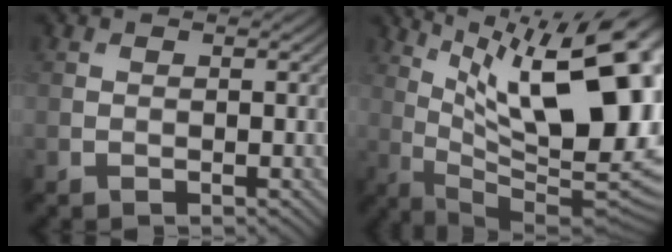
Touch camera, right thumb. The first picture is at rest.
{"total": 19.8, "force": [6.6, 6.6, 17.5], "torque": [-0.243, 0.025, 0.111]}